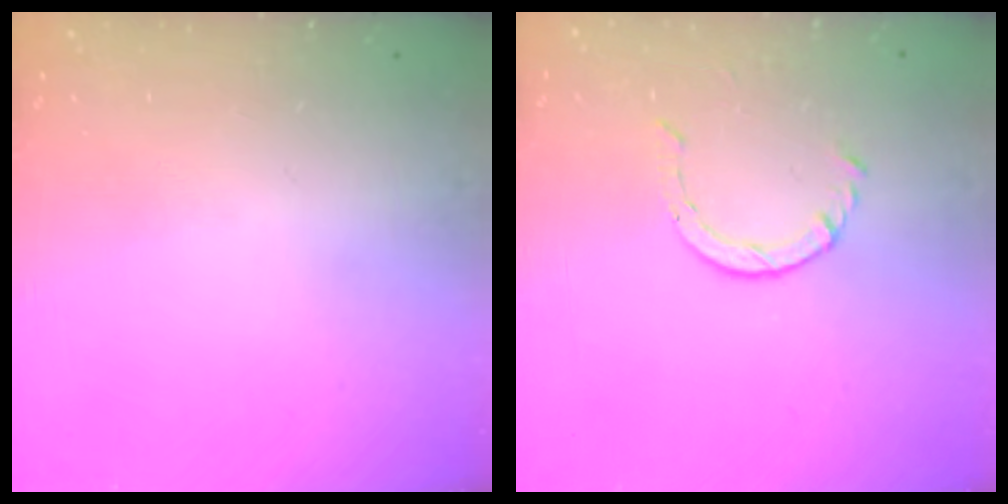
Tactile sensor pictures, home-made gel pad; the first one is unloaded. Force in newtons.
{"total": 3.0, "press": 2.9, "slide": 0.3}